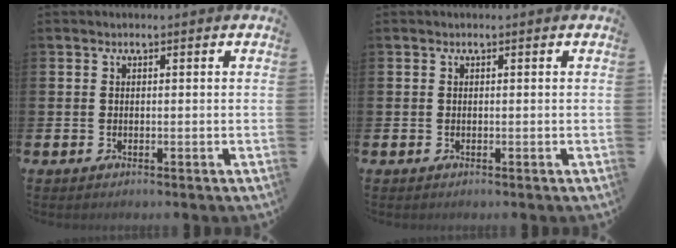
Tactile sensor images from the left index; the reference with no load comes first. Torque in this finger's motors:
{"motor_torque": [-0.05, 0.05, 0.01, 0.01]}